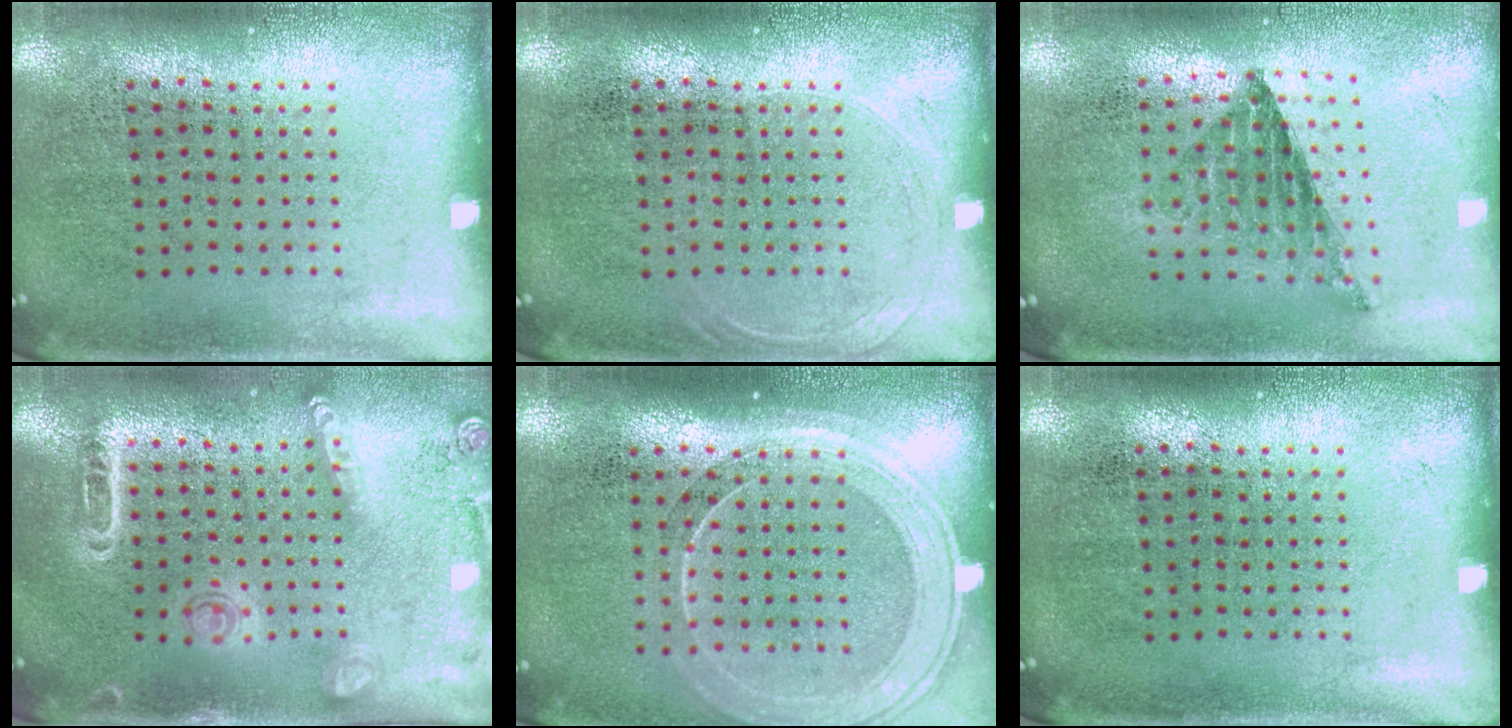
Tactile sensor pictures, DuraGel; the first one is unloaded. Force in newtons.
{"total": 0.9, "press": 0.8, "slide": 0.3}
{"total": 0.9, "press": 0.9, "slide": 0.0}
{"total": 1.6, "press": 1.5, "slide": 0.4}
{"total": 1.7, "press": 1.5, "slide": 0.7}
{"total": 0.0}